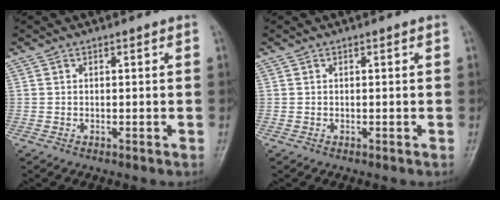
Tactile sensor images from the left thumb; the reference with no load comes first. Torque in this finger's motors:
{"motor_torque": [-0.22, 0.21, 0.13, 0.05, 0.00]}